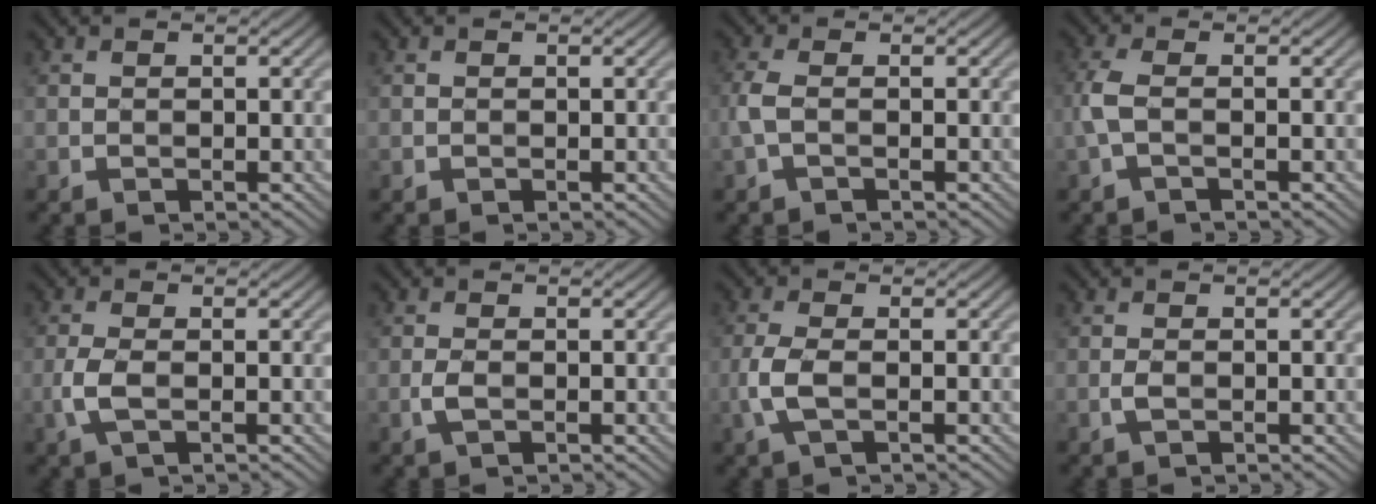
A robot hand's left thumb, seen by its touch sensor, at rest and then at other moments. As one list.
[{"total": 0.0}, {"total": 2.3, "force": [-0.5, 0.6, 2.2], "torque": [-0.057, 0.005, -0.017]}, {"total": 2.8, "force": [-0.6, 0.8, 2.7], "torque": [-0.070, 0.005, -0.020]}, {"total": 3.2, "force": [-0.8, 1.1, 2.8], "torque": [-0.075, -0.002, -0.022]}, {"total": 1.6, "force": [-0.5, 0.6, 1.5], "torque": [-0.036, 0.001, -0.013]}, {"total": 3.8, "force": [-0.9, 1.4, 3.5], "torque": [-0.092, 0.000, -0.025]}, {"total": 1.1, "force": [-0.3, 0.4, 1.0], "torque": [-0.026, 0.000, -0.008]}]